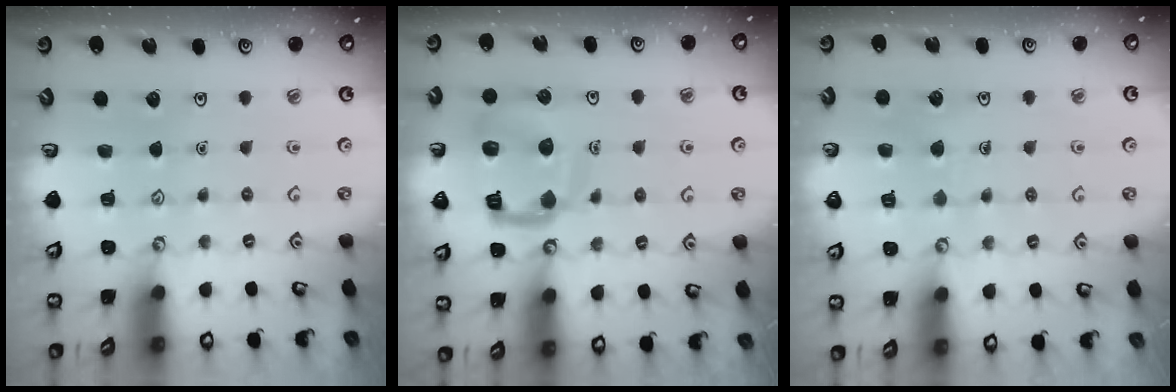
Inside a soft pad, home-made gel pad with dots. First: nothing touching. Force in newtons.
{"total": 14.5, "press": 14.4, "slide": 1.5}
{"total": 5.1, "press": 5.1, "slide": 0.4}